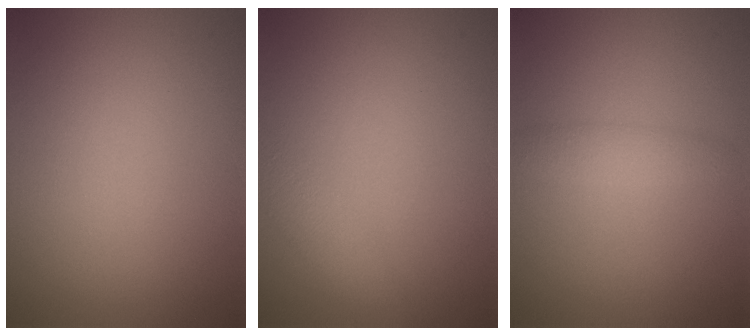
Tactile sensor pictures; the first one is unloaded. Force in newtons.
{"total": 2.5, "press": 2.5, "slide": 0.1}
{"total": 1.8, "press": 1.8, "slide": 0.1}